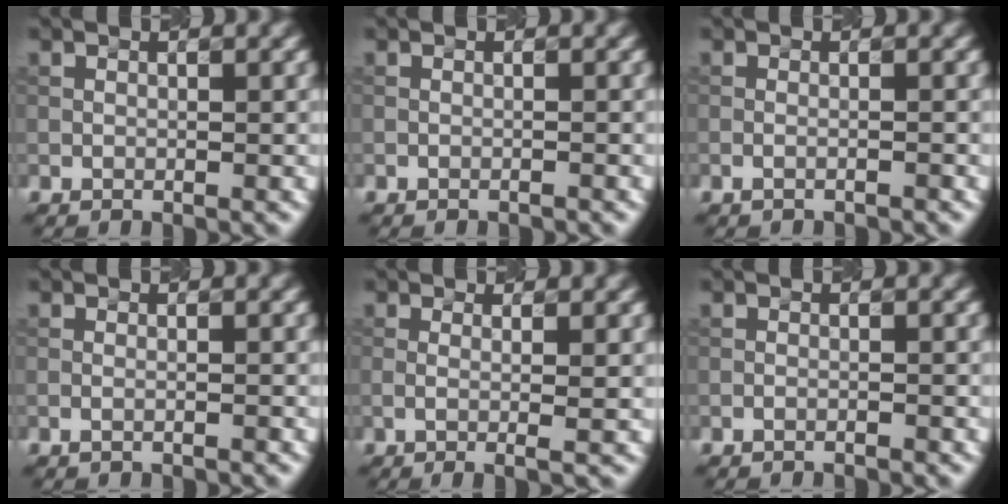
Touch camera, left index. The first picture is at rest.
{"total": 0.8, "force": [-0.7, 0.0, 0.2], "torque": [-0.001, -0.001, -0.015]}
{"total": 1.2, "force": [-0.9, 0.3, 0.8], "torque": [-0.010, -0.004, -0.024]}
{"total": 1.0, "force": [-0.5, 0.3, 0.8], "torque": [-0.011, -0.003, -0.017]}
{"total": 2.8, "force": [0.0, 0.7, 2.7], "torque": [-0.038, 0.000, -0.007]}
{"total": 0.9, "force": [-0.8, 0.2, 0.4], "torque": [-0.004, 0.000, -0.019]}